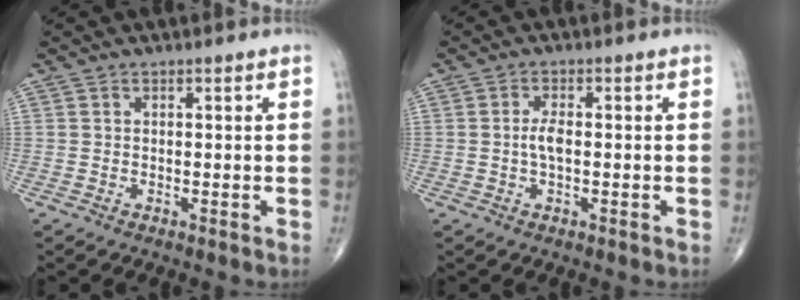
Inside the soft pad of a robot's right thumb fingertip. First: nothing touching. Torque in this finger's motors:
{"motor_torque": [0.89, 0.45, 0.46, -0.18, 0.10]}